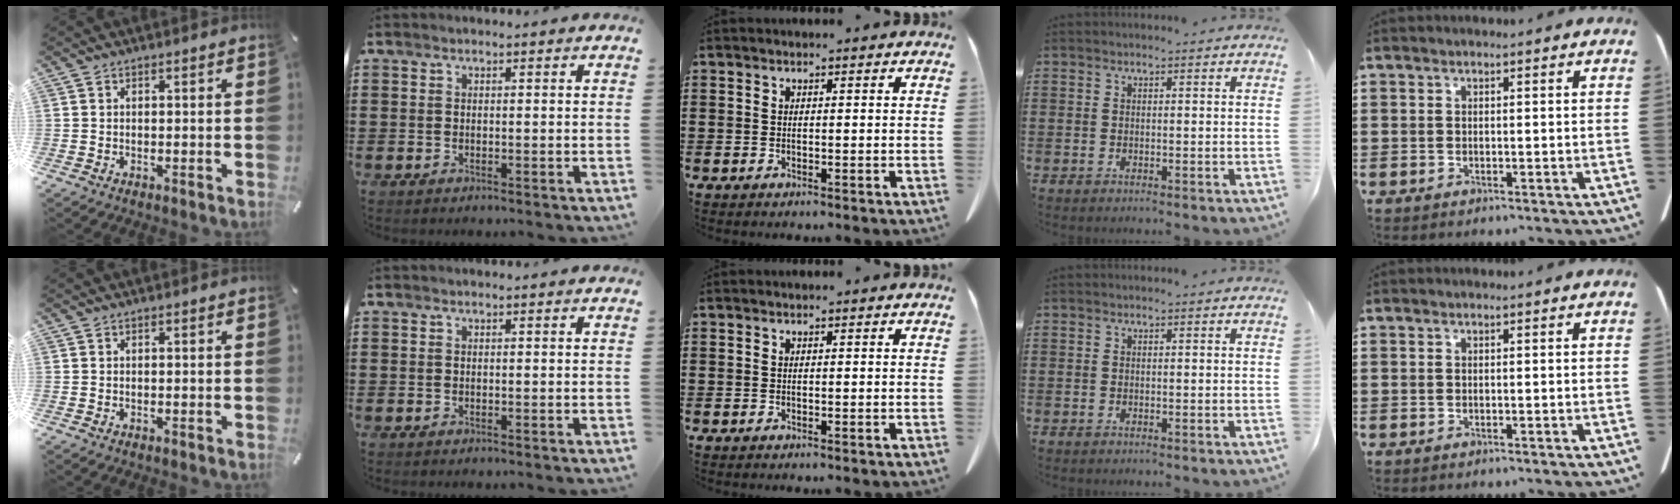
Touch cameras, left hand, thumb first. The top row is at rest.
{}